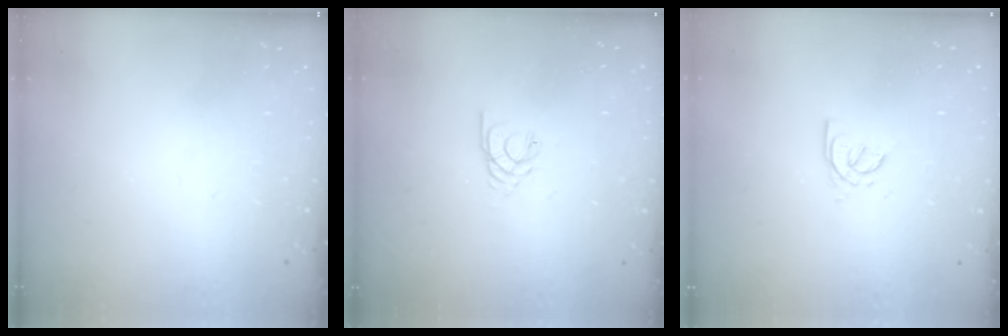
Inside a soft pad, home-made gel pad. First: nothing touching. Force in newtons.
{"total": 2.2, "press": 2.1, "slide": 0.4}
{"total": 2.4, "press": 2.4, "slide": 0.6}